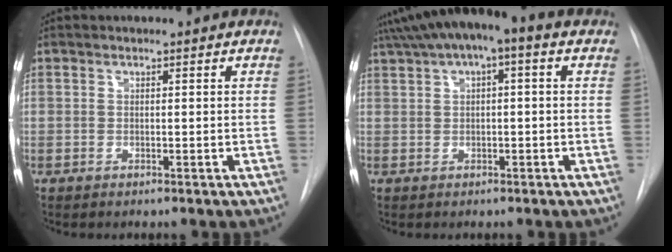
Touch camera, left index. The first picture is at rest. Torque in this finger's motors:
{"motor_torque": [0.89, -1.25, 0.15, 0.21]}